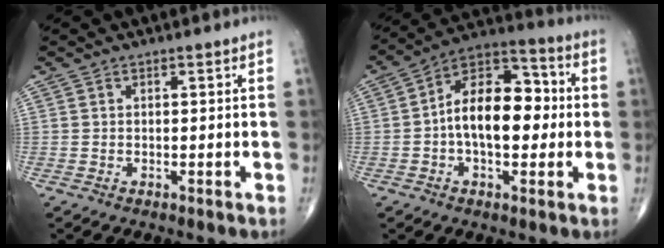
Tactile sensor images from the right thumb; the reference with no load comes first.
{"total": 15.4, "force": [-0.3, 8.7, 12.7], "torque": [-0.181, 0.038, -0.017]}